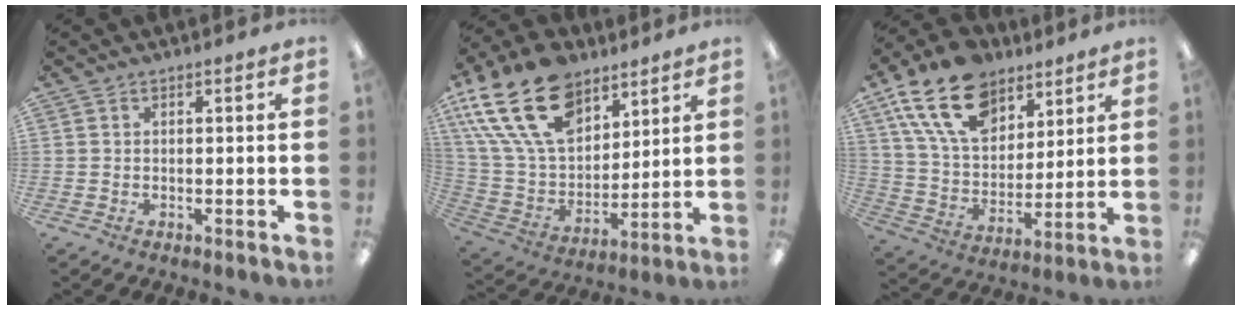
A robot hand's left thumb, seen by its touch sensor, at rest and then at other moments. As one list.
[{"total": 24.7, "force": [13.5, 15.2, 14.1], "torque": [-0.291, -0.069, 0.244]}, {"total": 19.9, "force": [12.1, 12.0, 10.2], "torque": [-0.188, -0.048, 0.223]}]